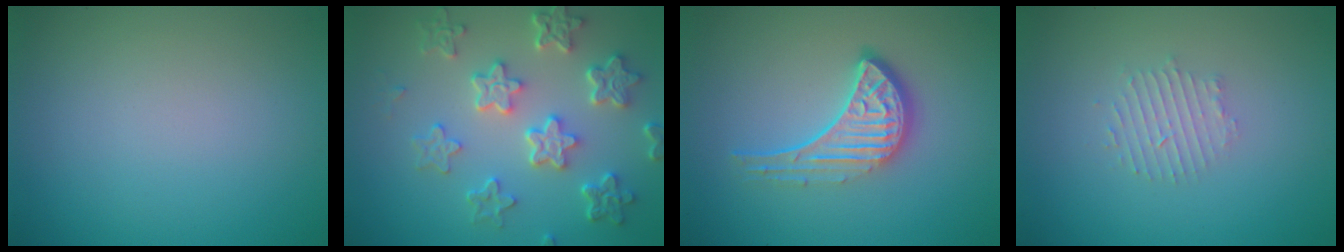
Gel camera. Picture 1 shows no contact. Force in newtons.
{"total": 6.0, "press": 4.6, "slide": 3.9}
{"total": 4.5, "press": 3.3, "slide": 3.1}
{"total": 1.8, "press": 1.7, "slide": 0.4}